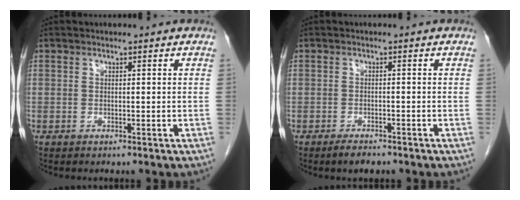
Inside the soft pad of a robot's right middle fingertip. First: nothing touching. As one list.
[{"total": 2.4, "force": [-2.0, 0.7, 1.3], "torque": [-0.028, -0.003, -0.030]}]